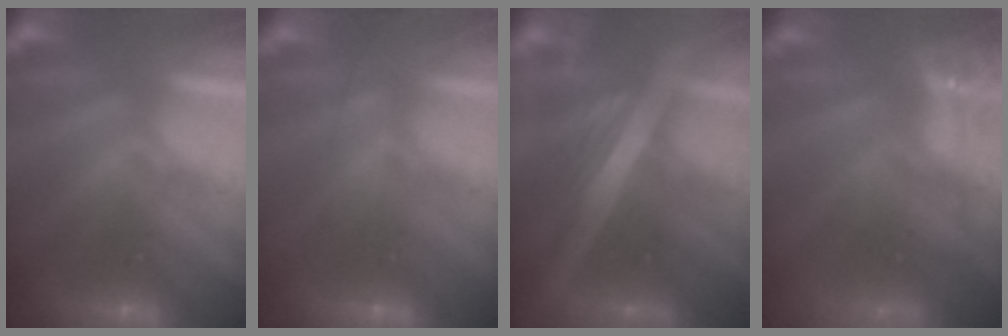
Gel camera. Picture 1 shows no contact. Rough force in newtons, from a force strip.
{"total": 2.5}
{"total": 1.2}
{"total": 4.4}